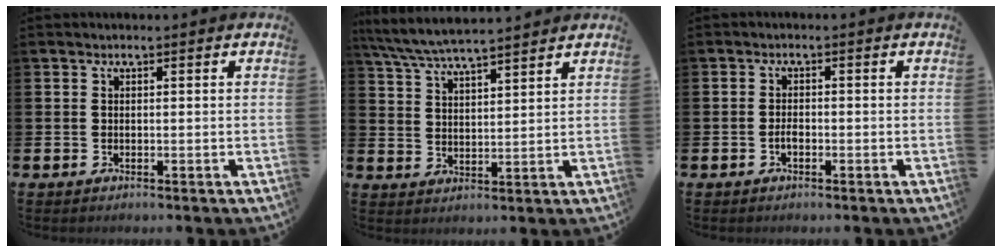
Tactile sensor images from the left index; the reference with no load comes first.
{"total": 6.2, "force": [5.9, 0.5, 1.7], "torque": [-0.054, -0.028, 0.106]}
{"total": 1.4, "force": [-0.6, 0.7, 1.1], "torque": [-0.014, -0.001, -0.013]}